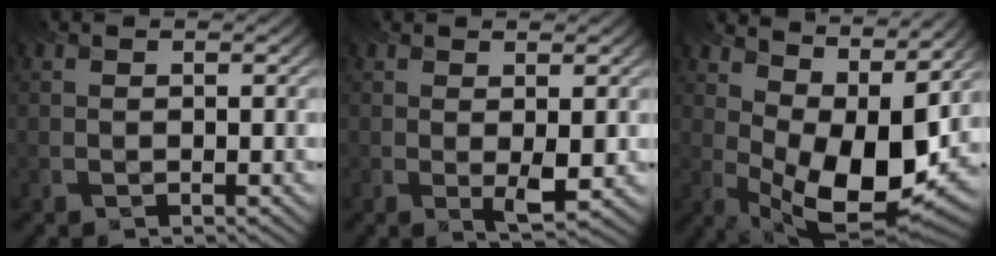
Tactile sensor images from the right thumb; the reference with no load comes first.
{"total": 2.6, "force": [0.4, 0.7, 2.4], "torque": [-0.046, -0.009, 0.012]}
{"total": 13.5, "force": [4.3, 6.6, 11.0], "torque": [-0.199, -0.018, 0.083]}